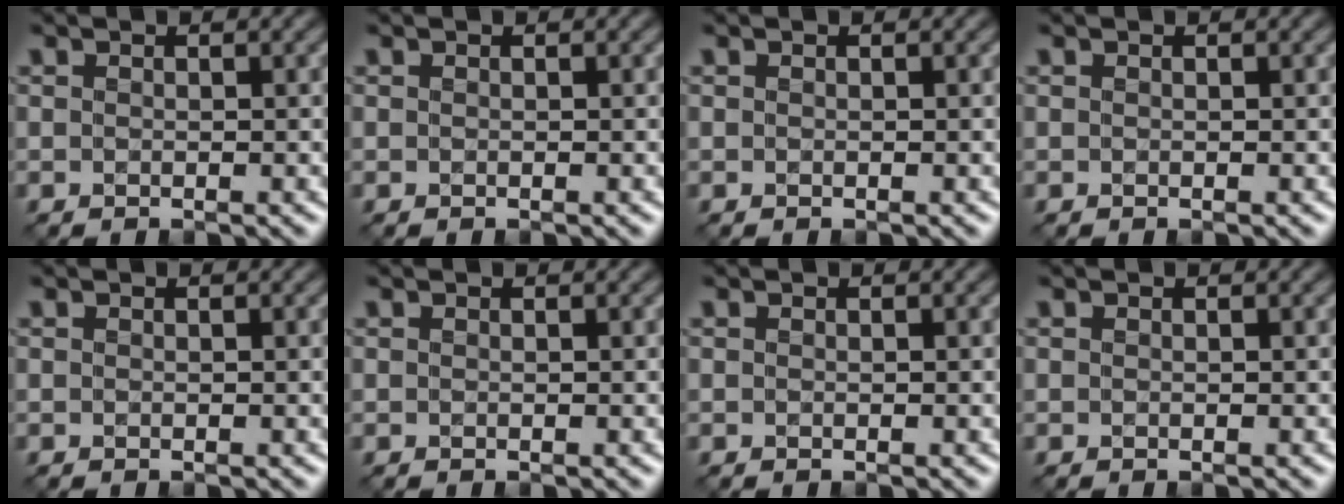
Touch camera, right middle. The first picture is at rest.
{"total": 0.0}
{"total": 0.0}
{"total": 0.0}
{"total": 0.0}
{"total": 0.0}
{"total": 0.0}
{"total": 0.0}